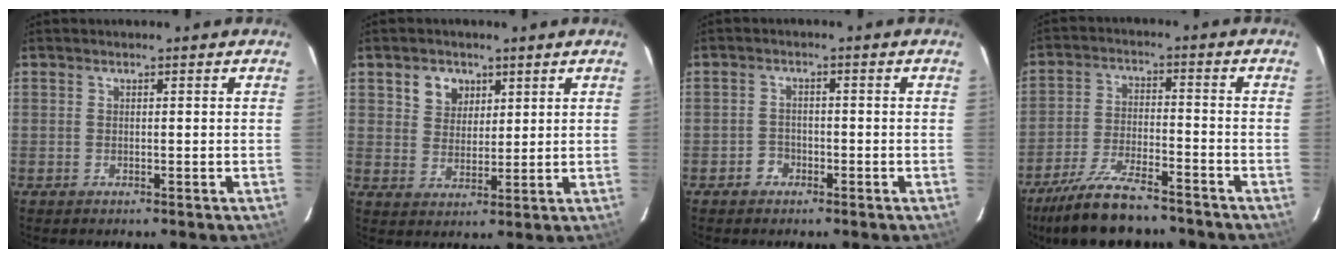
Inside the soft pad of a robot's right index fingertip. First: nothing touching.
{"total": 5.4, "force": [2.7, 4.4, 1.7], "torque": [-0.024, 0.012, 0.053]}
{"total": 2.4, "force": [-1.6, 1.8, 0.3], "torque": [-0.008, 0.007, -0.027]}
{"total": 14.8, "force": [-12.4, 3.9, 7.1], "torque": [-0.161, -0.019, -0.213]}